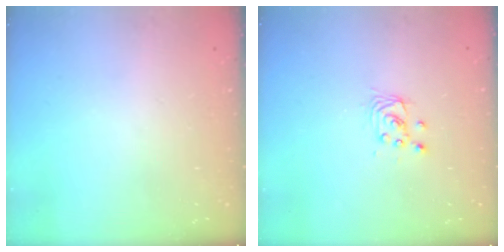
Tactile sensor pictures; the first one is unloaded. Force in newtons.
{"total": 2.8, "press": 2.8, "slide": 0.2}